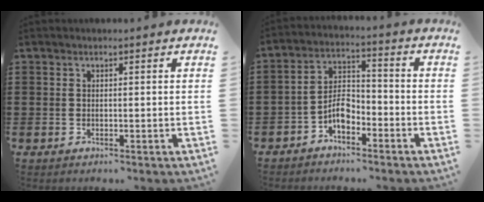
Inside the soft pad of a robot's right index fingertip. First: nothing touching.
{"total": 5.5, "force": [-3.2, 2.8, 3.5], "torque": [-0.077, 0.011, -0.063]}